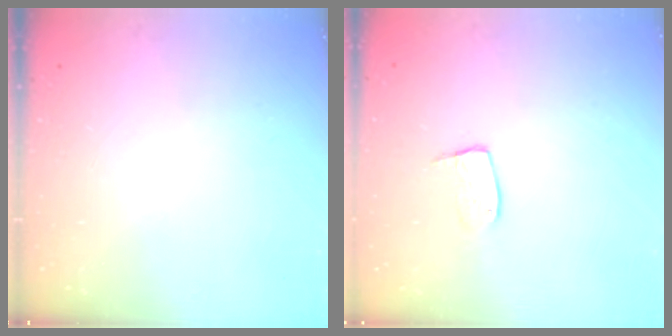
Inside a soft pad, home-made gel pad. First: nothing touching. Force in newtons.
{"total": 7.4, "press": 7.4, "slide": 0.4}